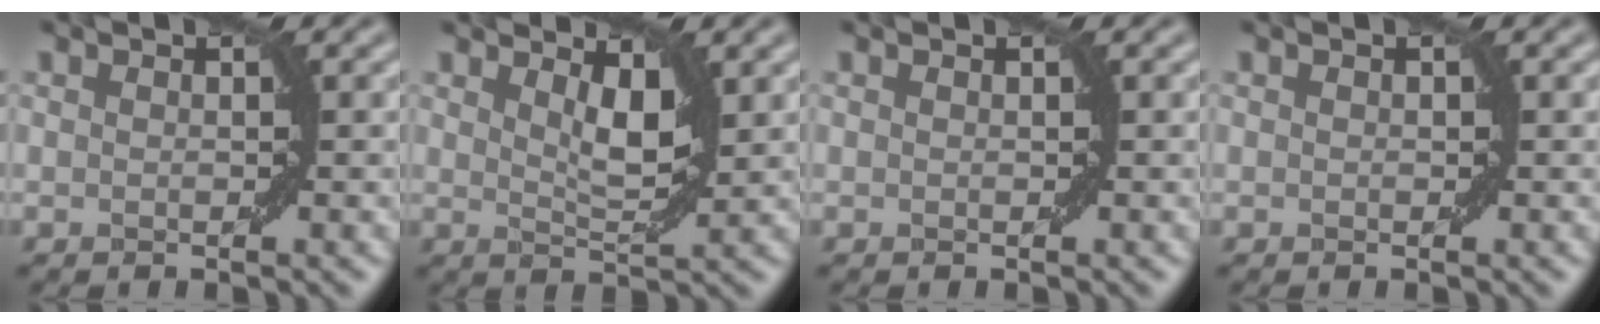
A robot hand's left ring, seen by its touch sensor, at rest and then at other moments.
{"total": 2.8, "force": [1.4, 0.9, 2.3], "torque": [-0.041, -0.007, 0.025]}
{"total": 0.0}
{"total": 0.0}